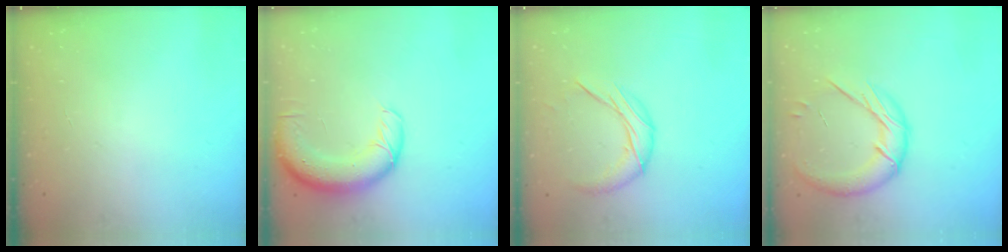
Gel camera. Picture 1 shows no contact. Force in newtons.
{"total": 12.4, "press": 12.0, "slide": 3.1}
{"total": 9.9, "press": 9.9, "slide": 0.3}
{"total": 15.9, "press": 15.7, "slide": 2.1}